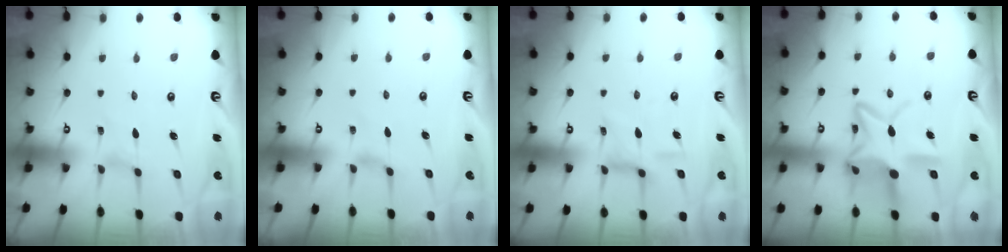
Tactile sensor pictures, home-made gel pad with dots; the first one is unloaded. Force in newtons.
{"total": 1.2, "press": 1.2, "slide": 0.4}
{"total": 9.3, "press": 9.3, "slide": 0.8}
{"total": 17.5, "press": 17.4, "slide": 1.2}